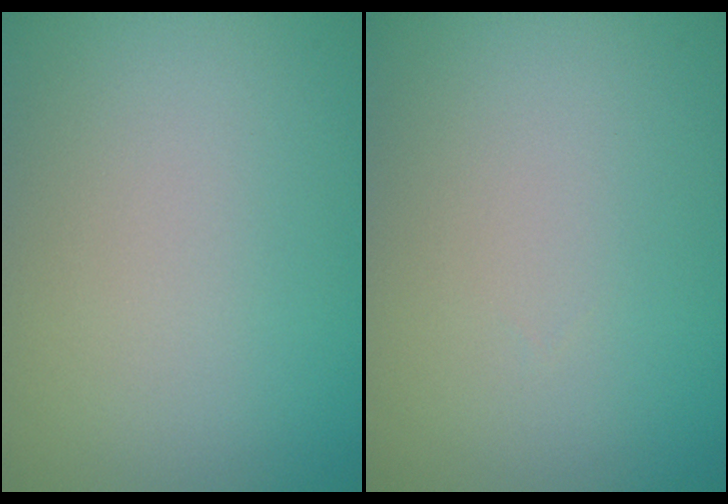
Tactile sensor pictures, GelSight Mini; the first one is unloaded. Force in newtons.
{"total": 0.0}